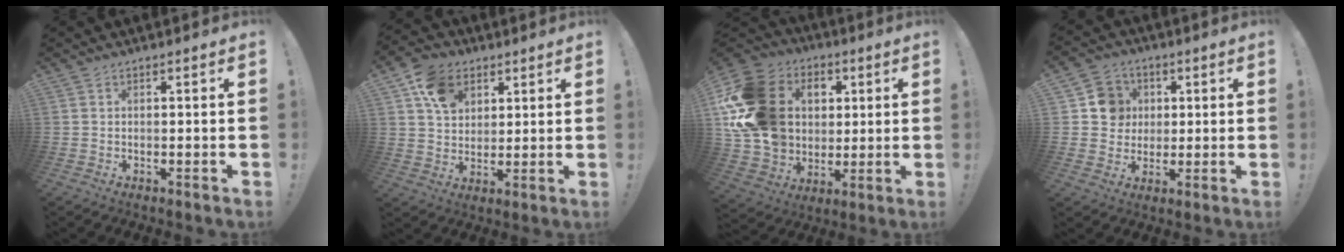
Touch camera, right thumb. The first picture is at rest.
{"total": 11.4, "force": [5.2, 9.0, 4.6], "torque": [-0.065, -0.017, 0.102]}
{"total": 23.5, "force": [4.1, 19.0, 13.2], "torque": [-0.253, -0.007, 0.107]}
{"total": 9.5, "force": [1.8, 9.0, 2.2], "torque": [-0.024, -0.003, 0.040]}